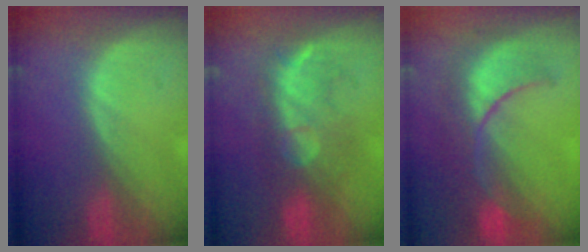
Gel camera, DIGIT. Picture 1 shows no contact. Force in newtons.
{"total": 8.0, "press": 7.9, "slide": 0.7}
{"total": 9.2, "press": 9.0, "slide": 2.3}